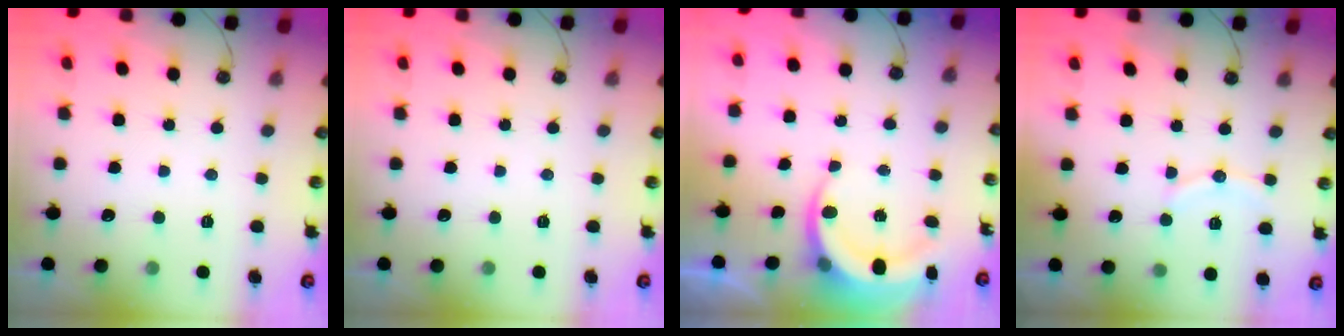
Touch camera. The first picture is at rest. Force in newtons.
{"total": 0.0}
{"total": 7.0, "press": 6.9, "slide": 1.4}
{"total": 6.7, "press": 6.4, "slide": 1.9}